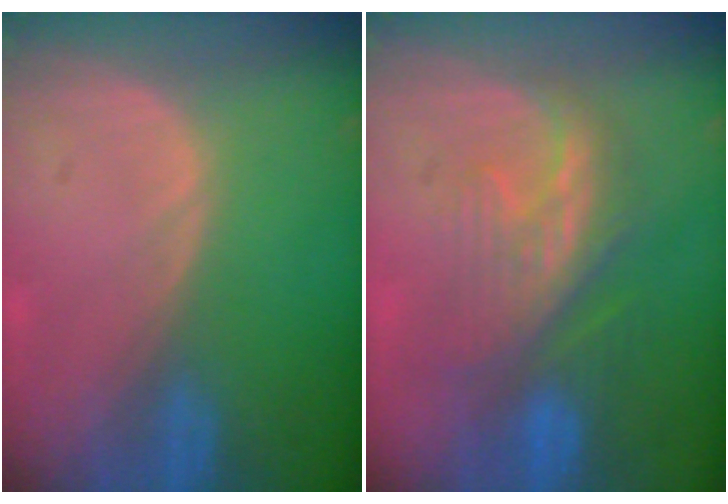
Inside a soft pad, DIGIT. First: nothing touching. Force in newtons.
{"total": 8.2, "press": 7.9, "slide": 1.8}